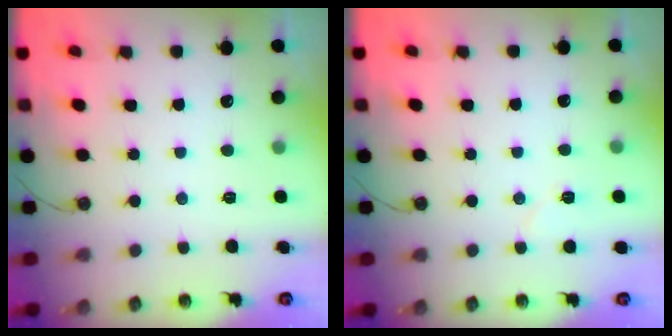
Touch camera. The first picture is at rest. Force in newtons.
{"total": 4.5, "press": 4.5, "slide": 0.5}